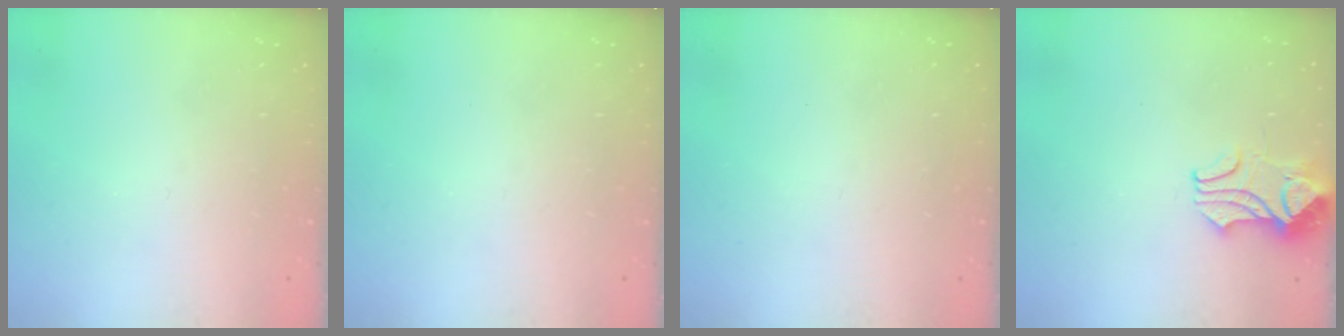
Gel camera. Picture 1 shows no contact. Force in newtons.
{"total": 0.0}
{"total": 0.0}
{"total": 2.3, "press": 2.1, "slide": 0.8}